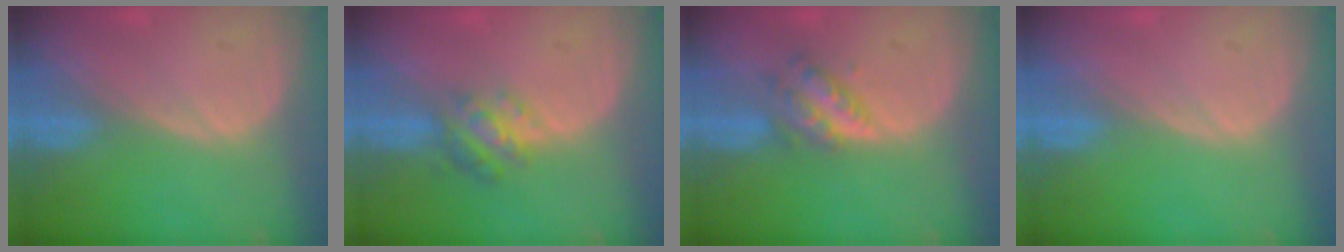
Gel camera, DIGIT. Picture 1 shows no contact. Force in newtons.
{"total": 4.8, "press": 4.4, "slide": 1.9}
{"total": 4.6, "press": 4.6, "slide": 0.5}
{"total": 0.0}